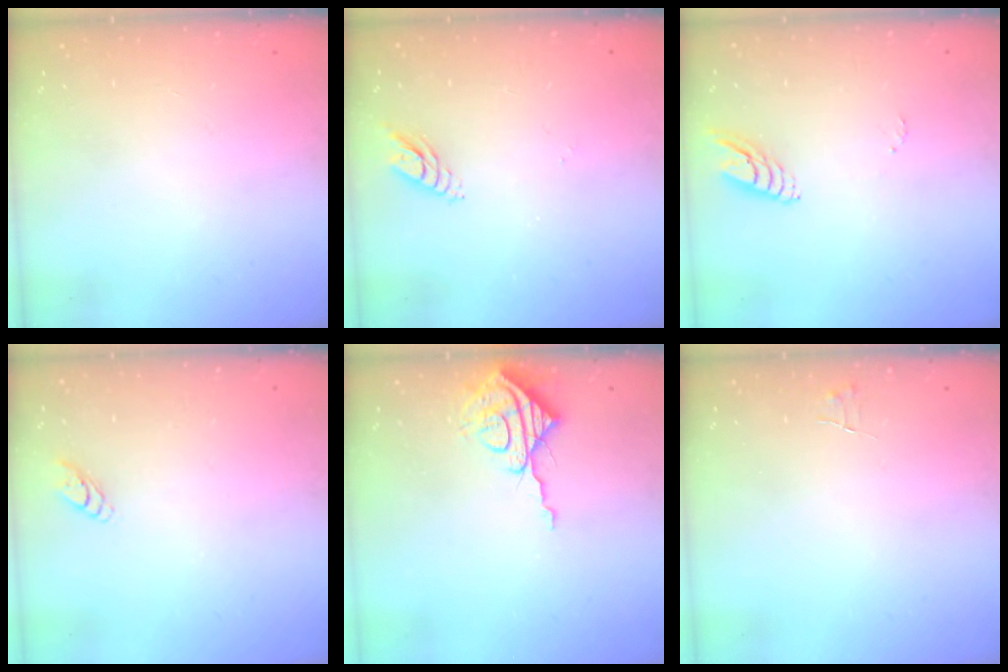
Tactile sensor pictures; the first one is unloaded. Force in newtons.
{"total": 4.5, "press": 4.5, "slide": 0.0}
{"total": 5.9, "press": 5.8, "slide": 0.7}
{"total": 2.8, "press": 2.8, "slide": 0.3}
{"total": 8.6, "press": 8.6, "slide": 0.7}
{"total": 3.9, "press": 3.9, "slide": 0.4}